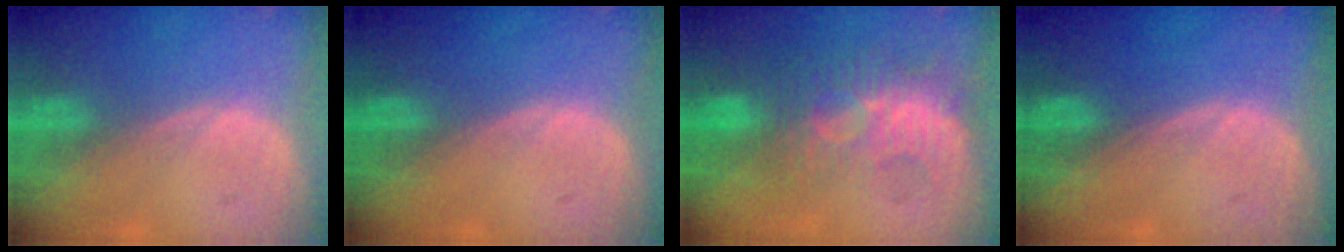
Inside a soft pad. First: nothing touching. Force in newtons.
{"total": 0.0}
{"total": 9.6, "press": 8.5, "slide": 4.4}
{"total": 0.0}